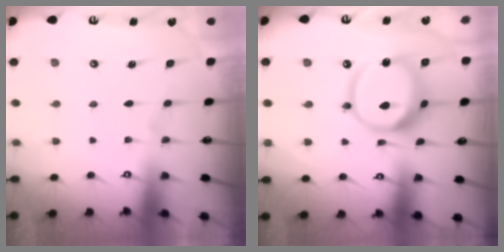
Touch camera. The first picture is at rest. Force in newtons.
{"total": 15.0, "press": 14.8, "slide": 1.9}